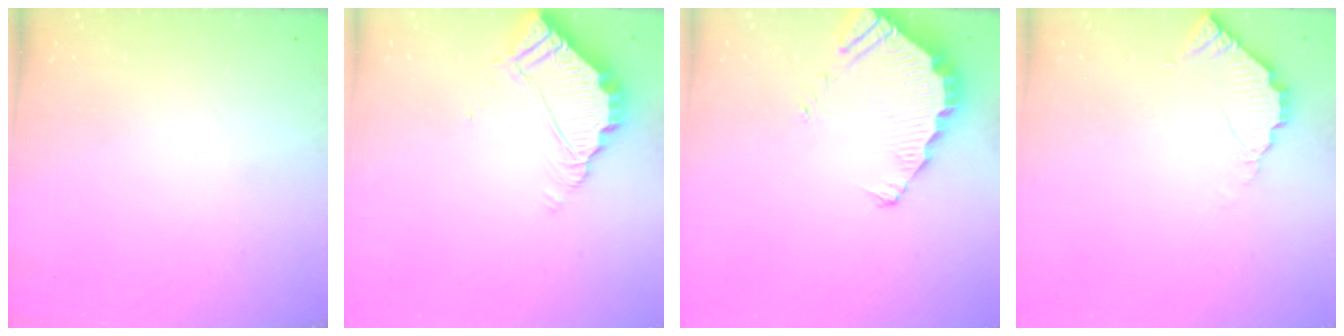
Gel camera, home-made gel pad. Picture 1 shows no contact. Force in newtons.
{"total": 5.8, "press": 5.8, "slide": 0.5}
{"total": 3.9, "press": 3.9, "slide": 0.3}
{"total": 4.5, "press": 4.4, "slide": 0.3}